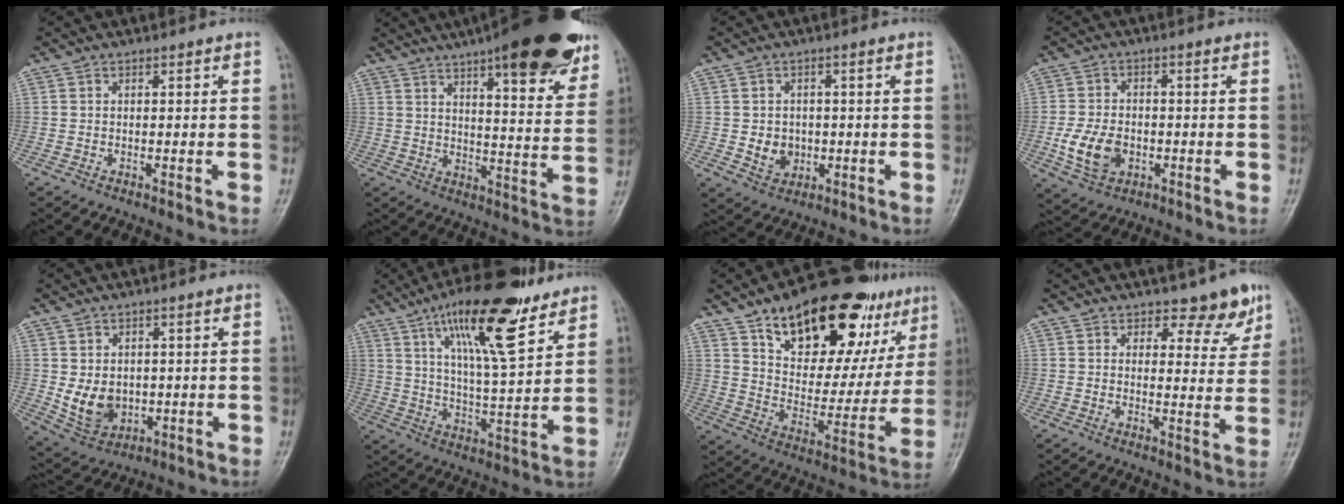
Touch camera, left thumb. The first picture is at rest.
{"total": 24.7, "force": [16.4, 6.3, 17.4], "torque": [-0.212, -0.048, 0.219]}
{"total": 4.9, "force": [-0.5, 4.2, 2.5], "torque": [-0.023, 0.001, 0.001]}
{"total": 8.0, "force": [-2.0, 5.7, 5.3], "torque": [-0.093, 0.004, -0.032]}
{"total": 7.5, "force": [-0.1, 5.8, 4.7], "torque": [-0.065, -0.012, 0.018]}
{"total": 18.5, "force": [10.9, 5.1, 14.0], "torque": [-0.210, -0.046, 0.185]}
{"total": 27.9, "force": [16.1, 13.2, 18.6], "torque": [-0.228, -0.040, 0.249]}
{"total": 6.1, "force": [4.6, 3.1, 2.5], "torque": [0.004, -0.033, 0.057]}